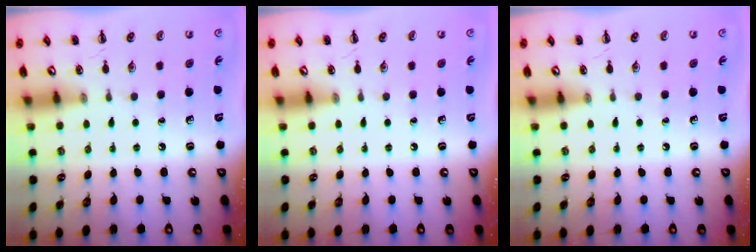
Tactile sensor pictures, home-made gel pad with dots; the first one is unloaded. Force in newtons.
{"total": 0.0}
{"total": 0.0}